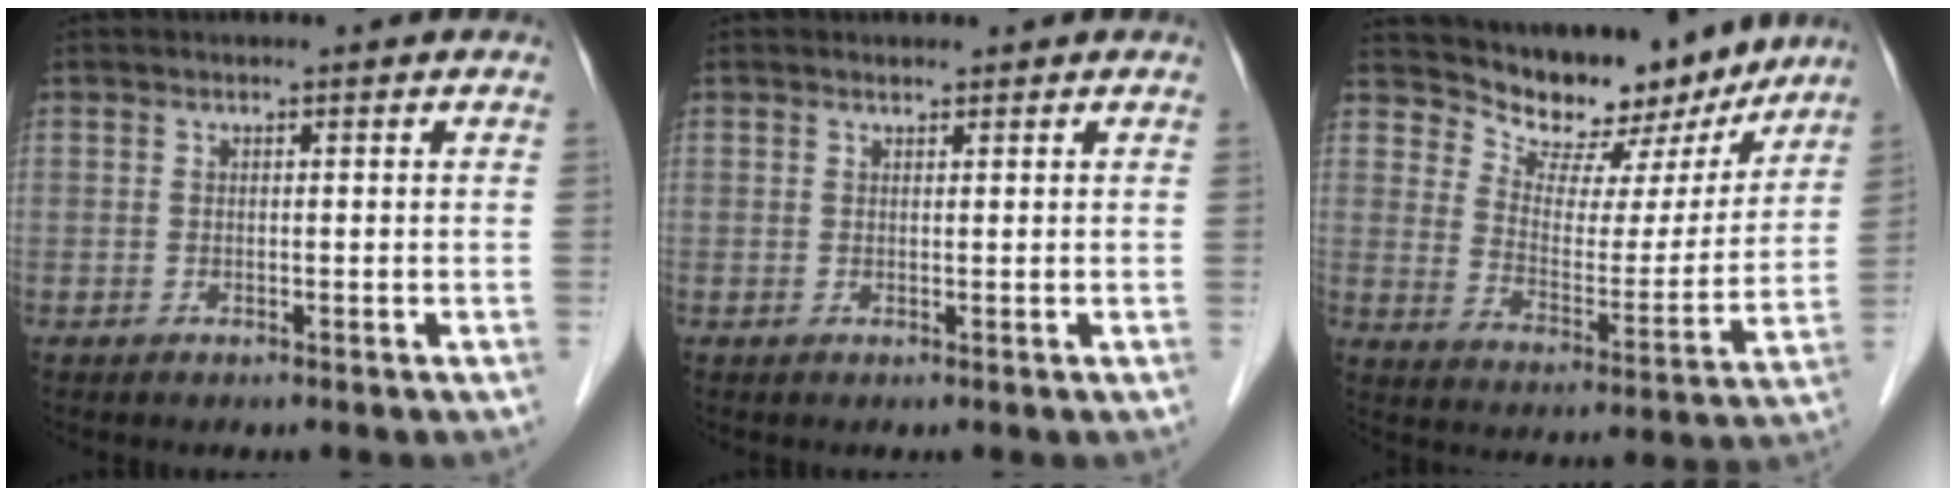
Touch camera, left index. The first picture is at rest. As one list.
[{"total": 0.5, "force": [0.5, 0.1, 0.0], "torque": [-0.009, -0.002, 0.010]}, {"total": 15.0, "force": [13.9, 4.5, 3.3], "torque": [-0.051, -0.018, 0.199]}]